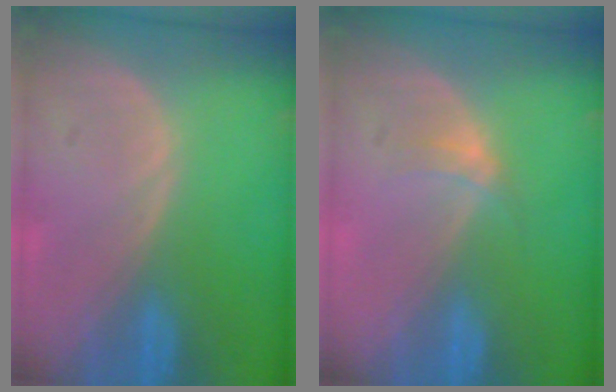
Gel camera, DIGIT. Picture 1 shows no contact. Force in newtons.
{"total": 2.3, "press": 1.9, "slide": 1.3}